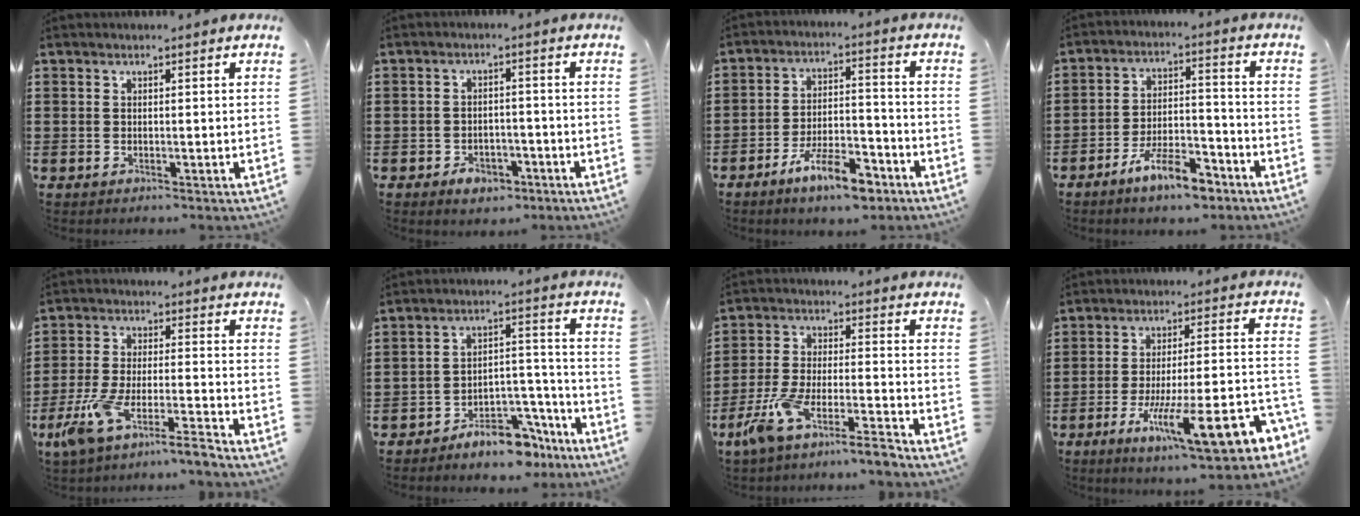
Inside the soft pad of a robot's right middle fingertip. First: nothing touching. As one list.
[{"total": 3.3, "force": [-2.3, 1.9, 1.4], "torque": [-0.026, 0.004, -0.046]}, {"total": 9.1, "force": [-6.6, 2.5, 5.7], "torque": [-0.104, 0.011, -0.121]}, {"total": 8.8, "force": [-6.5, 2.4, 5.3], "torque": [-0.099, 0.010, -0.121]}, {"total": 7.5, "force": [-6.4, -0.2, 4.0], "torque": [-0.097, -0.015, -0.126]}, {"total": 7.6, "force": [-6.8, 2.0, 2.5], "torque": [-0.028, 0.031, -0.126]}, {"total": 8.0, "force": [-7.1, -0.3, 3.7], "torque": [-0.089, -0.010, -0.142]}, {"total": 14.4, "force": [-8.2, 3.1, 11.4], "torque": [-0.167, 0.009, -0.140]}]